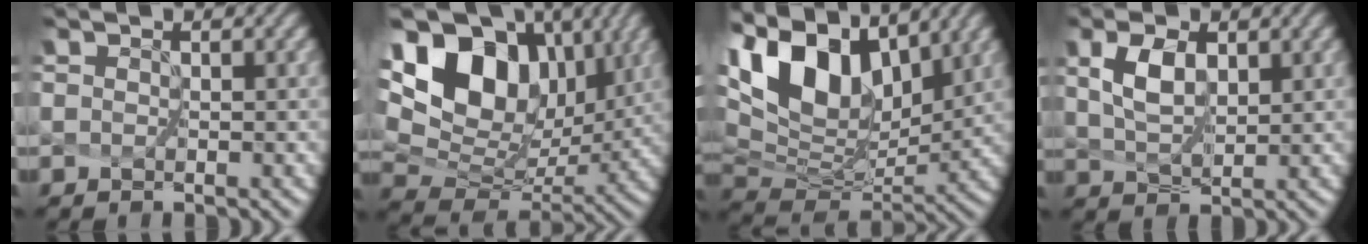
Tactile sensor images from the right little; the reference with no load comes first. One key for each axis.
{"total": 13.5, "fx": 5.7, "fy": 8.8, "fz": 8.4, "tx": -0.163, "ty": 0.030, "tz": 0.114}
{"total": 13.0, "fx": 6.1, "fy": 7.3, "fz": 8.9, "tx": -0.186, "ty": 0.029, "tz": 0.120}
{"total": 2.1, "fx": 0.9, "fy": 0.8, "fz": 1.7, "tx": -0.038, "ty": -0.004, "tz": 0.034}